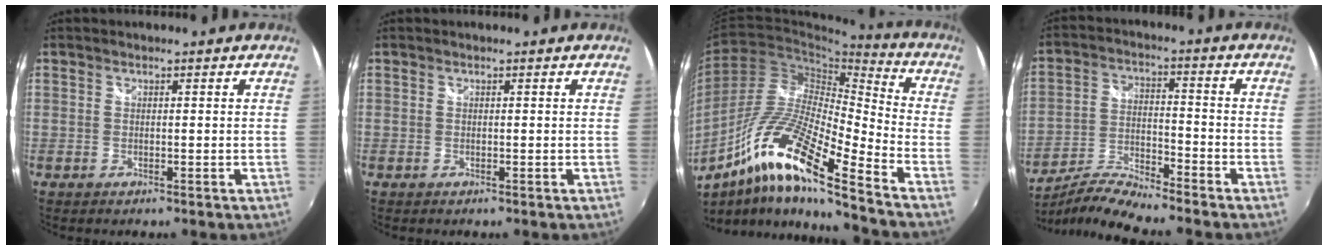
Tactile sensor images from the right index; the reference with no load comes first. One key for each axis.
{"total": 0.0}
{"total": 18.2, "fx": -10.7, "fy": 2.2, "fz": 14.5, "tx": -0.266, "ty": -0.008, "tz": -0.218}
{"total": 10.0, "fx": -9.4, "fy": -0.2, "fz": 3.4, "tx": -0.072, "ty": -0.001, "tz": -0.185}